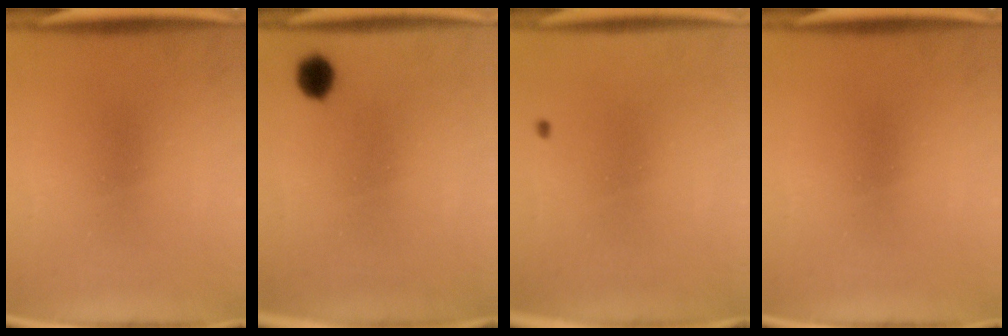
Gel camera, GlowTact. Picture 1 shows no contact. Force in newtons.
{"total": 5.1}
{"total": 0.6}
{"total": 0.0}